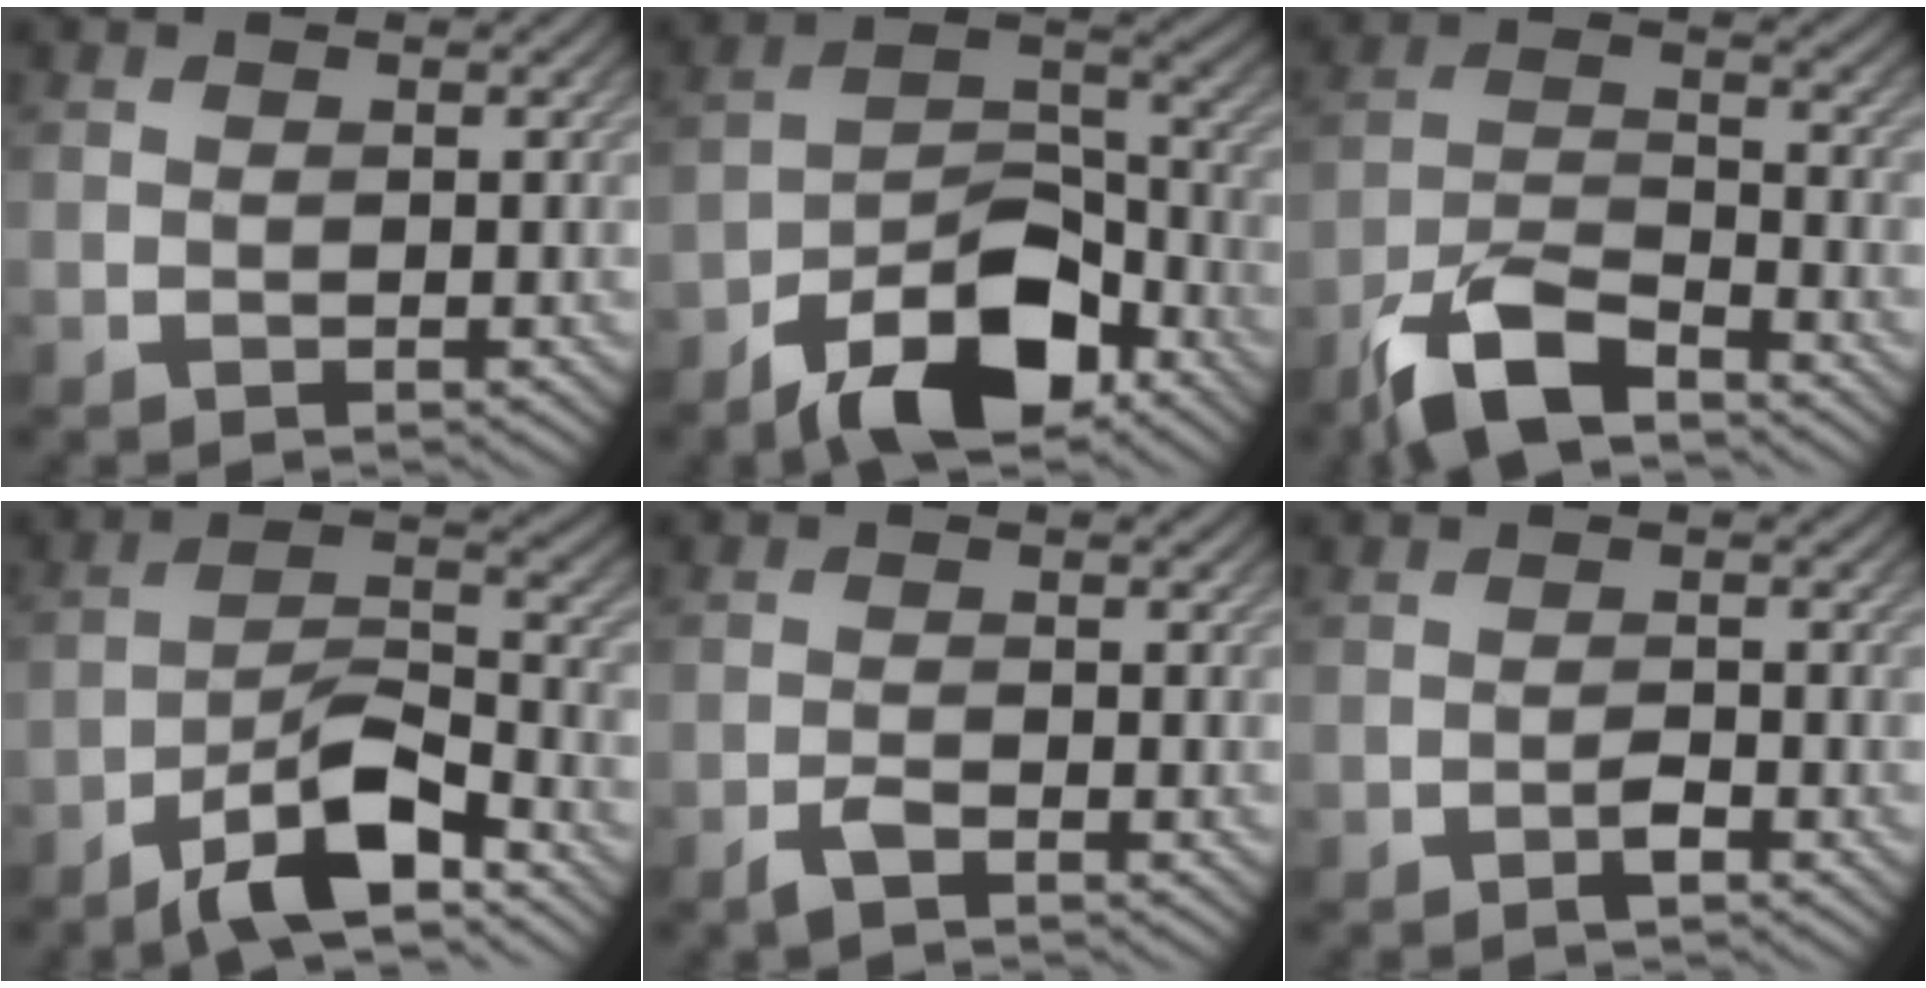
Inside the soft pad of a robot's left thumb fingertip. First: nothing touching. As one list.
[{"total": 11.9, "force": [-8.1, 5.0, 7.1], "torque": [-0.116, 0.007, -0.164]}, {"total": 9.3, "force": [-6.9, 2.9, 5.5], "torque": [-0.105, -0.003, -0.146]}, {"total": 10.4, "force": [-7.1, 2.7, 7.0], "torque": [-0.121, 0.007, -0.137]}, {"total": 1.8, "force": [-1.3, 0.4, 1.1], "torque": [-0.025, 0.002, -0.030]}, {"total": 1.6, "force": [-1.0, 0.4, 1.1], "torque": [-0.020, 0.001, -0.019]}]